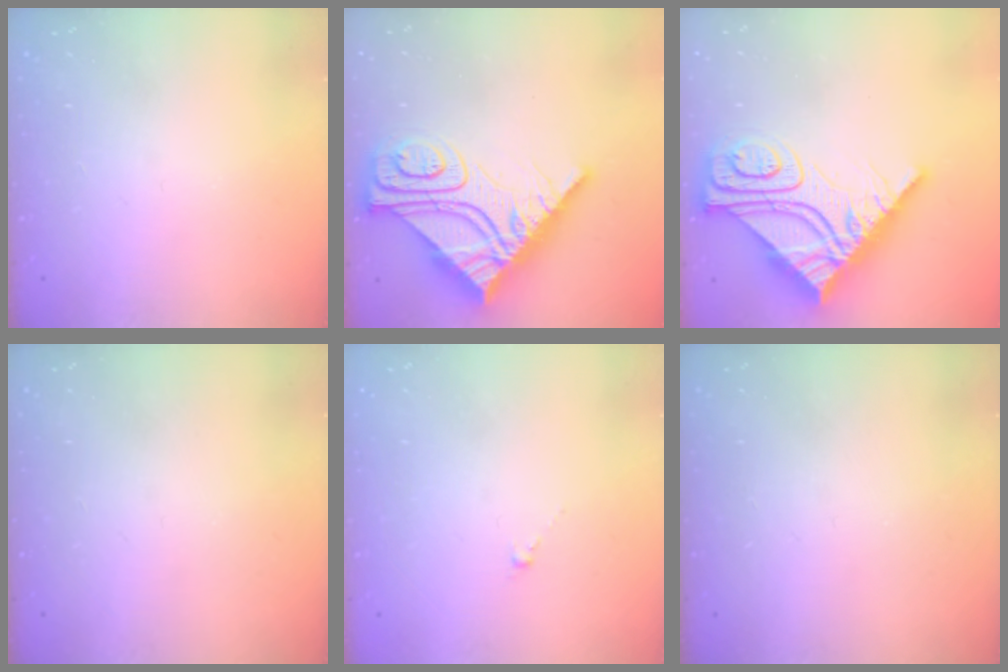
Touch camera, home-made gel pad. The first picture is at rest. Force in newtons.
{"total": 18.5, "press": 18.4, "slide": 2.0}
{"total": 18.5, "press": 18.4, "slide": 2.0}
{"total": 0.0}
{"total": 0.6, "press": 0.4, "slide": 0.4}
{"total": 0.0}